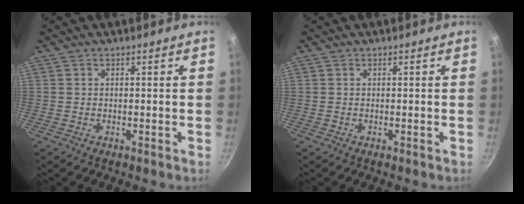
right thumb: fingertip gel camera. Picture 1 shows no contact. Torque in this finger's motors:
{"motor_torque": [-0.16, -0.01, 0.14, -0.11, 0.00]}